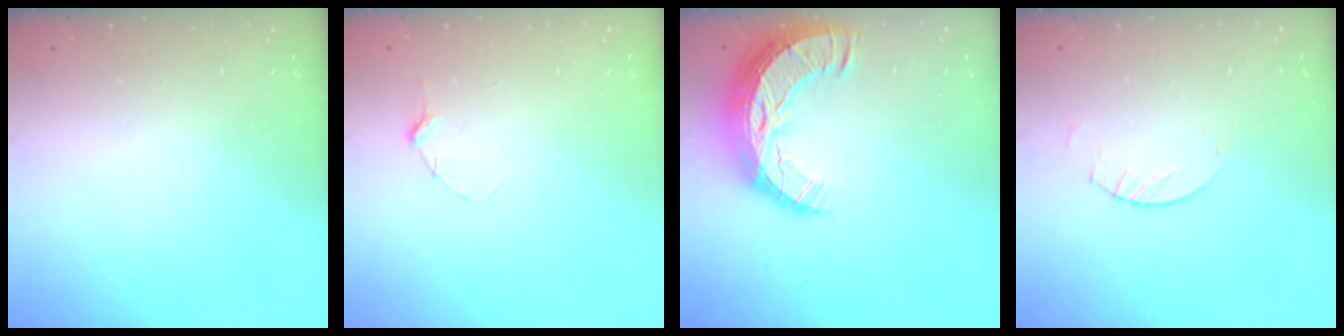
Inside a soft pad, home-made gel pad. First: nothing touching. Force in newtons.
{"total": 2.9, "press": 2.9, "slide": 0.3}
{"total": 13.4, "press": 13.4, "slide": 0.9}
{"total": 2.0, "press": 2.0, "slide": 0.2}